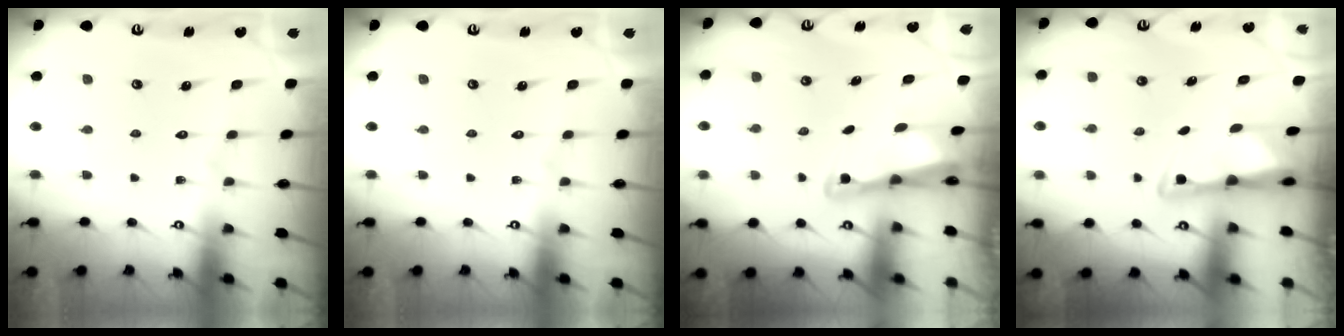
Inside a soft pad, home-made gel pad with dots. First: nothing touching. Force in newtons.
{"total": 0.0}
{"total": 2.4, "press": 2.4, "slide": 0.3}
{"total": 2.8, "press": 2.7, "slide": 0.6}